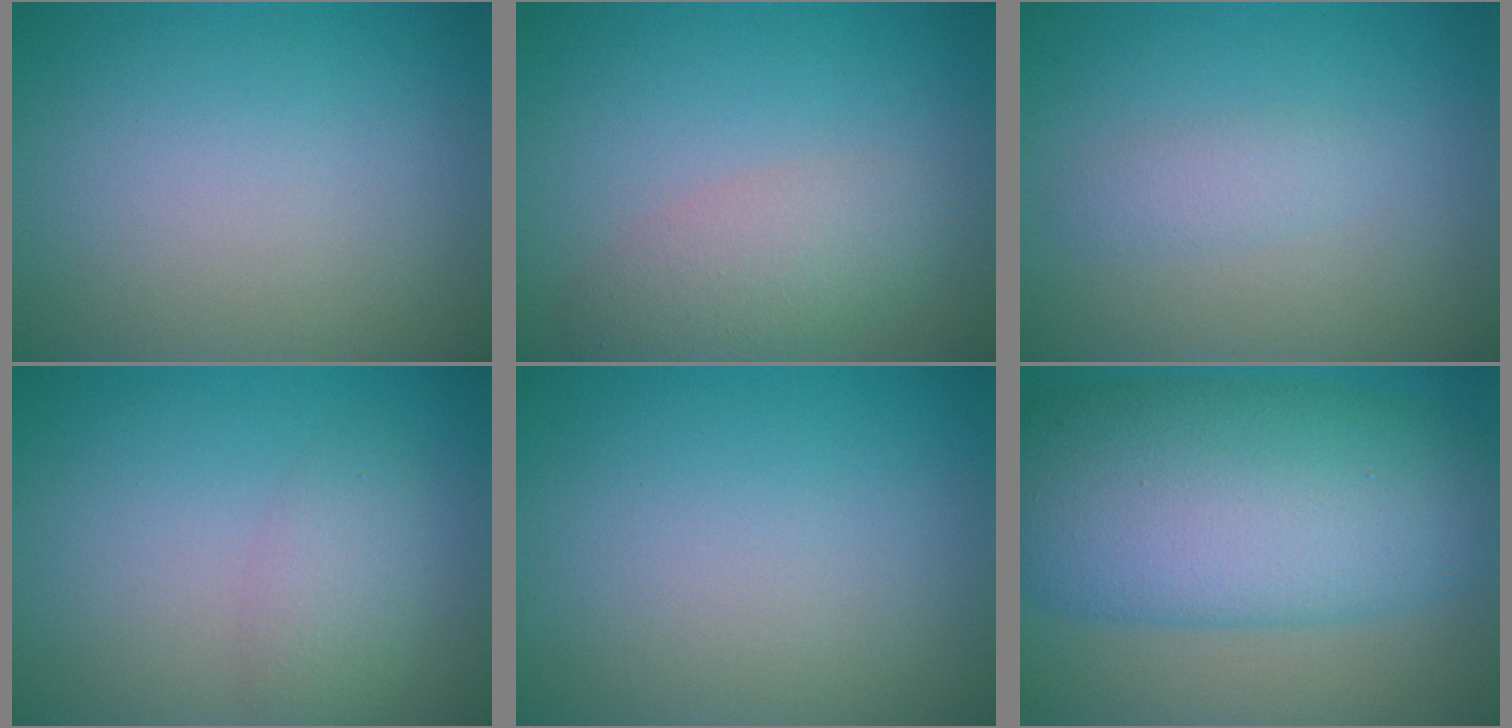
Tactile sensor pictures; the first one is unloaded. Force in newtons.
{"total": 3.8, "press": 3.8, "slide": 0.3}
{"total": 1.4, "press": 1.4, "slide": 0.0}
{"total": 2.4, "press": 2.4, "slide": 0.1}
{"total": 0.0}
{"total": 13.5, "press": 13.5, "slide": 0.3}